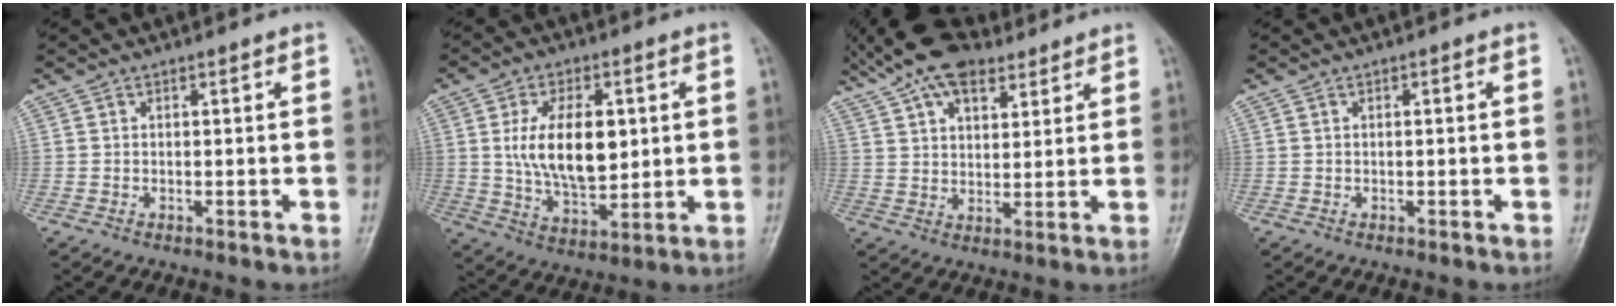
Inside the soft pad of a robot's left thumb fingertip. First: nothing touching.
{"total": 13.8, "force": [2.0, 7.9, 11.1], "torque": [-0.171, -0.014, 0.041]}
{"total": 14.4, "force": [9.6, 7.2, 7.8], "torque": [-0.122, 0.004, 0.166]}
{"total": 0.6, "force": [0.0, 0.1, 0.6], "torque": [-0.012, 0.000, 0.002]}